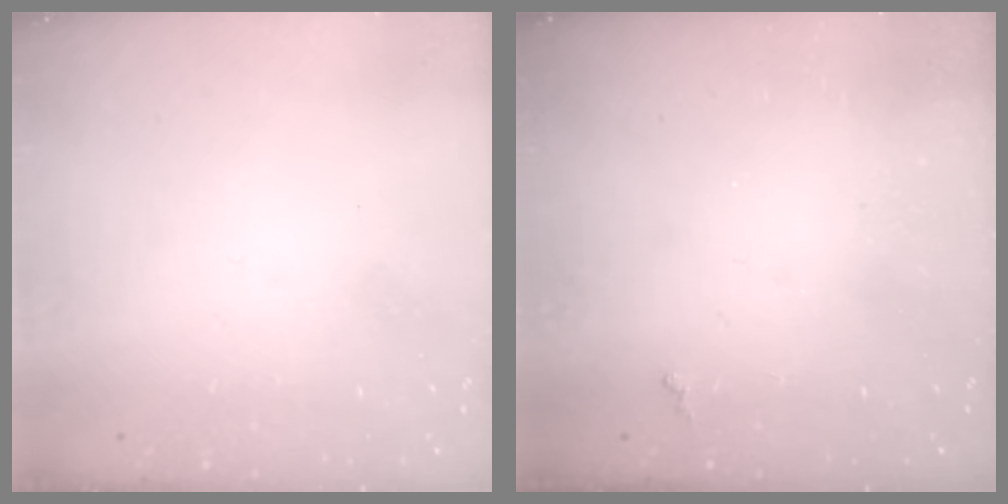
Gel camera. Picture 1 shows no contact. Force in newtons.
{"total": 2.3, "press": 2.3, "slide": 0.5}